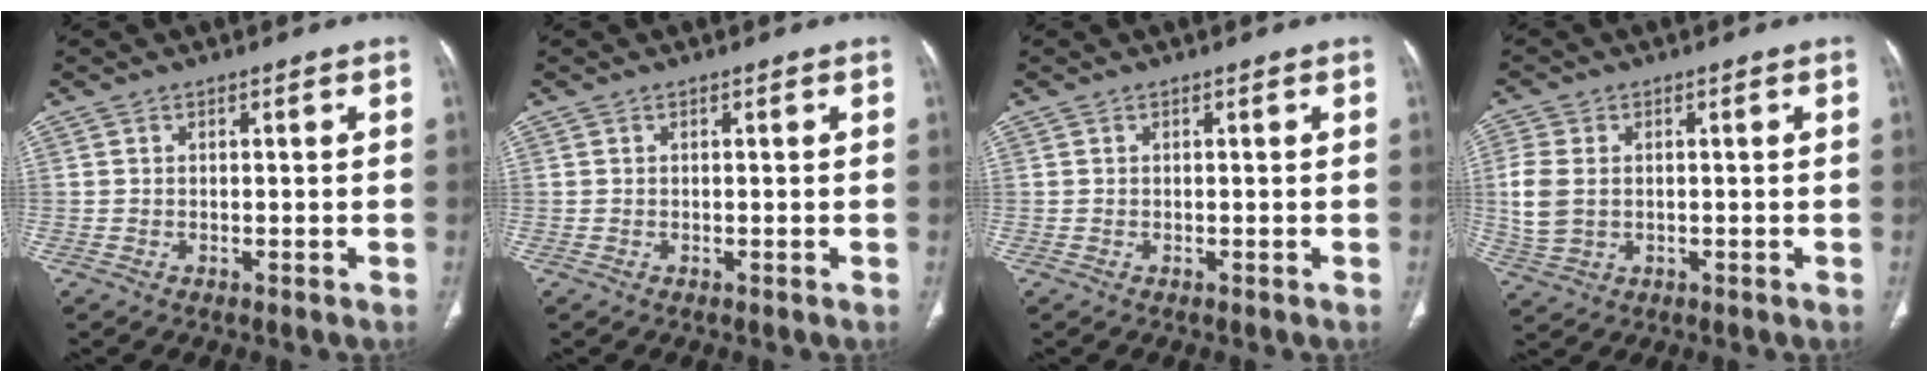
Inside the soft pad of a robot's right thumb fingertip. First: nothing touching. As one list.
[{"total": 0.0}, {"total": 0.0}, {"total": 6.9, "force": [0.2, 5.0, 4.8], "torque": [-0.120, -0.002, 0.010]}]